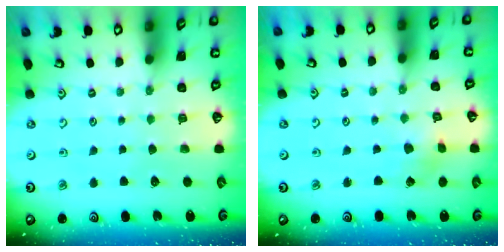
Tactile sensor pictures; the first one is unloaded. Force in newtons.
{"total": 2.9, "press": 2.8, "slide": 0.2}